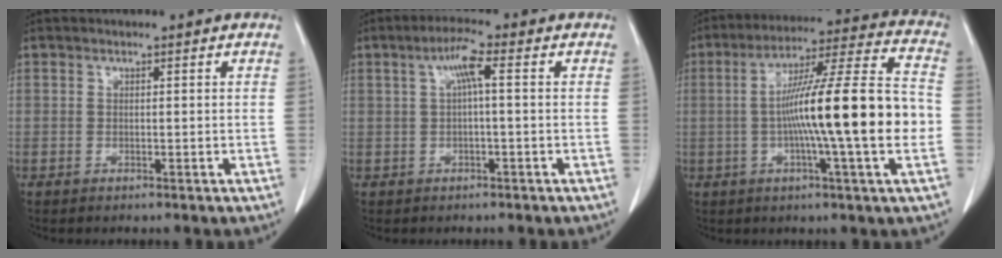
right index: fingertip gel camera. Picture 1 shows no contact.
{"total": 3.9, "force": [0.8, 0.4, 3.8], "torque": [-0.072, 0.014, 0.015]}
{"total": 19.3, "force": [-2.3, -0.5, 19.2], "torque": [-0.308, 0.005, -0.046]}